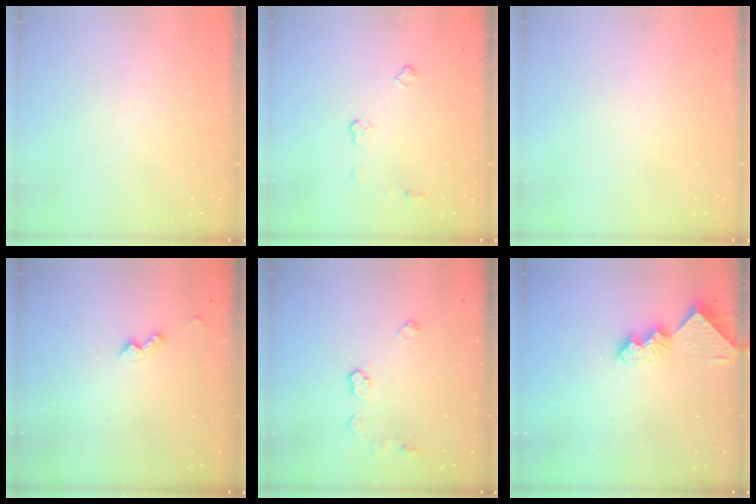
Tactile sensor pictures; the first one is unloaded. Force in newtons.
{"total": 5.5, "press": 5.4, "slide": 0.7}
{"total": 0.0}
{"total": 4.6, "press": 4.5, "slide": 0.8}
{"total": 6.6, "press": 6.5, "slide": 0.6}
{"total": 7.8, "press": 7.8, "slide": 0.9}